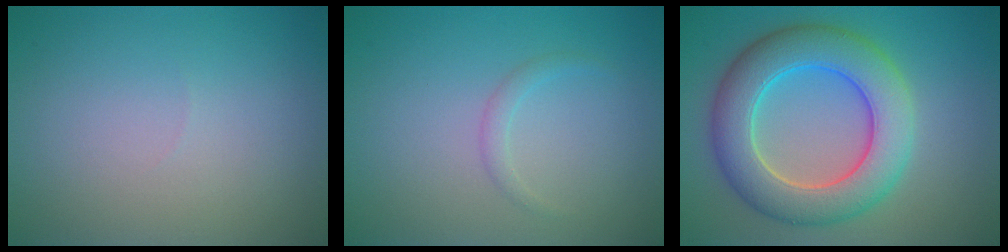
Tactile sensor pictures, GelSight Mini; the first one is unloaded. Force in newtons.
{"total": 0.9, "press": 0.9, "slide": 0.1}
{"total": 8.3, "press": 8.3, "slide": 0.2}